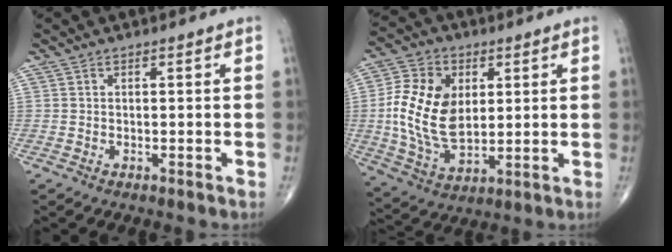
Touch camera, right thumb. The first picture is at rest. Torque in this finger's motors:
{"motor_torque": [0.85, 0.95, 0.23, -0.17, 0.18]}